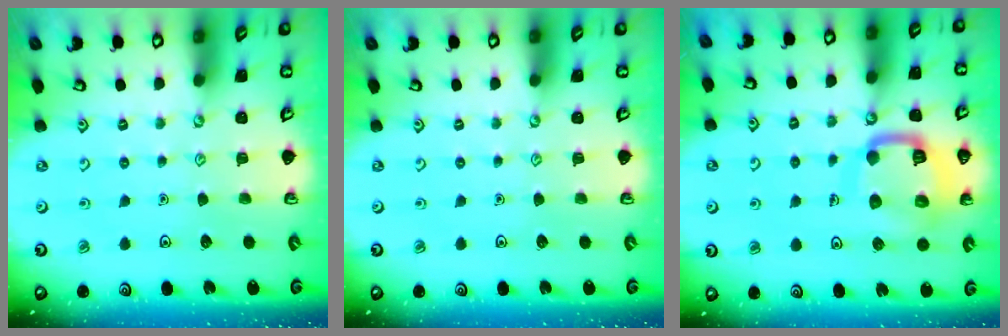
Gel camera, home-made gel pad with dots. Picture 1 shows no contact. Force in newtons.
{"total": 0.0}
{"total": 15.4, "press": 15.3, "slide": 1.6}